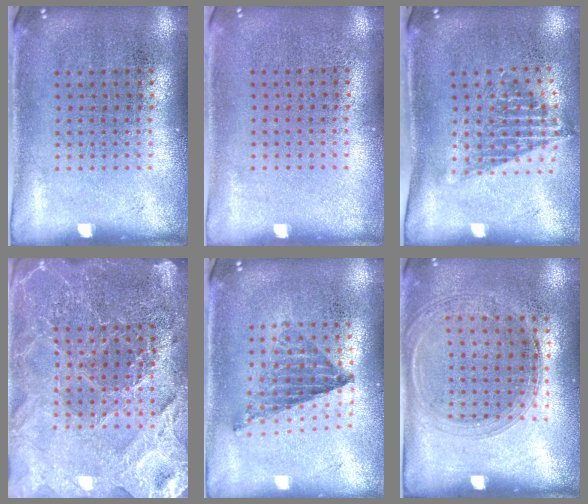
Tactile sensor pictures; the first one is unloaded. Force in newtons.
{"total": 0.0}
{"total": 1.4, "press": 1.1, "slide": 0.9}
{"total": 4.4, "press": 4.2, "slide": 1.5}
{"total": 0.5, "press": 0.5, "slide": 0.1}
{"total": 1.4, "press": 1.3, "slide": 0.5}